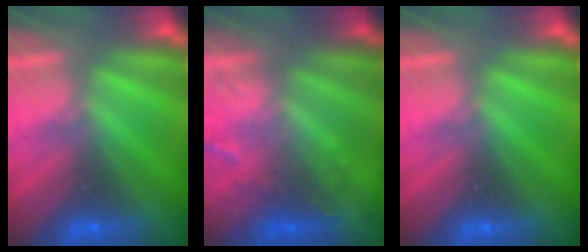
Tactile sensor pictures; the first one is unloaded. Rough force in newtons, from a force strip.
{"total": 2.1}
{"total": 0.0}